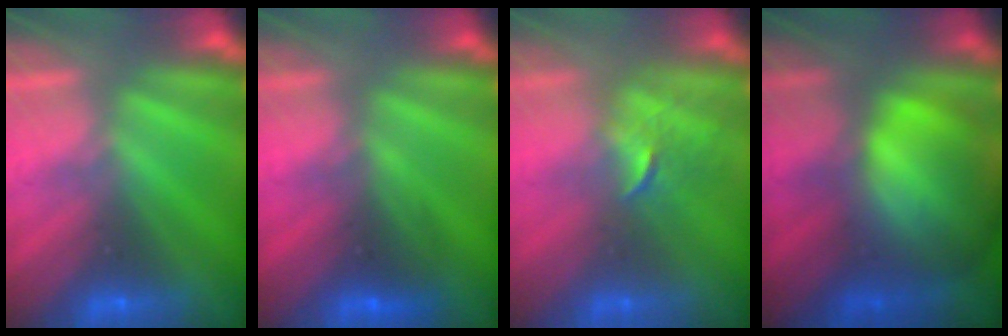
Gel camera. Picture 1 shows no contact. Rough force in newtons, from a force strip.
{"total": 2.6}
{"total": 2.5}
{"total": 9.1}